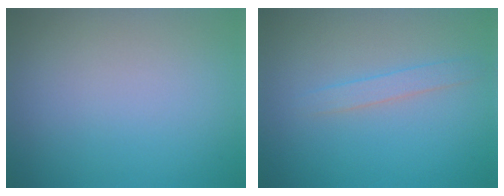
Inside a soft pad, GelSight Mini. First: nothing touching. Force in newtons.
{"total": 1.6, "press": 1.6, "slide": 0.0}